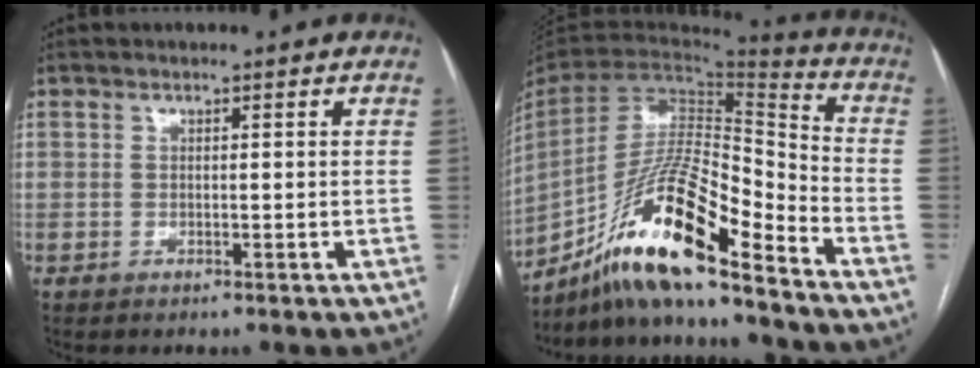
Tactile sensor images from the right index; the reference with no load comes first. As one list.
[{"total": 18.8, "force": [-13.9, 1.9, 12.6], "torque": [-0.260, -0.001, -0.256]}]